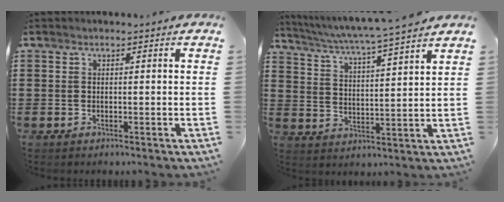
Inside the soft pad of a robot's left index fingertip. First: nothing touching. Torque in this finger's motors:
{"motor_torque": [1.45, -0.69, 0.26, 0.10]}